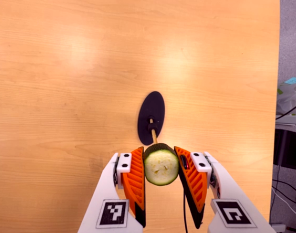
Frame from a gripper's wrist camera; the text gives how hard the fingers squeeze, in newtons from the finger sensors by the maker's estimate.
{"total": 9.5, "left": 9.4, "right": 9.7}